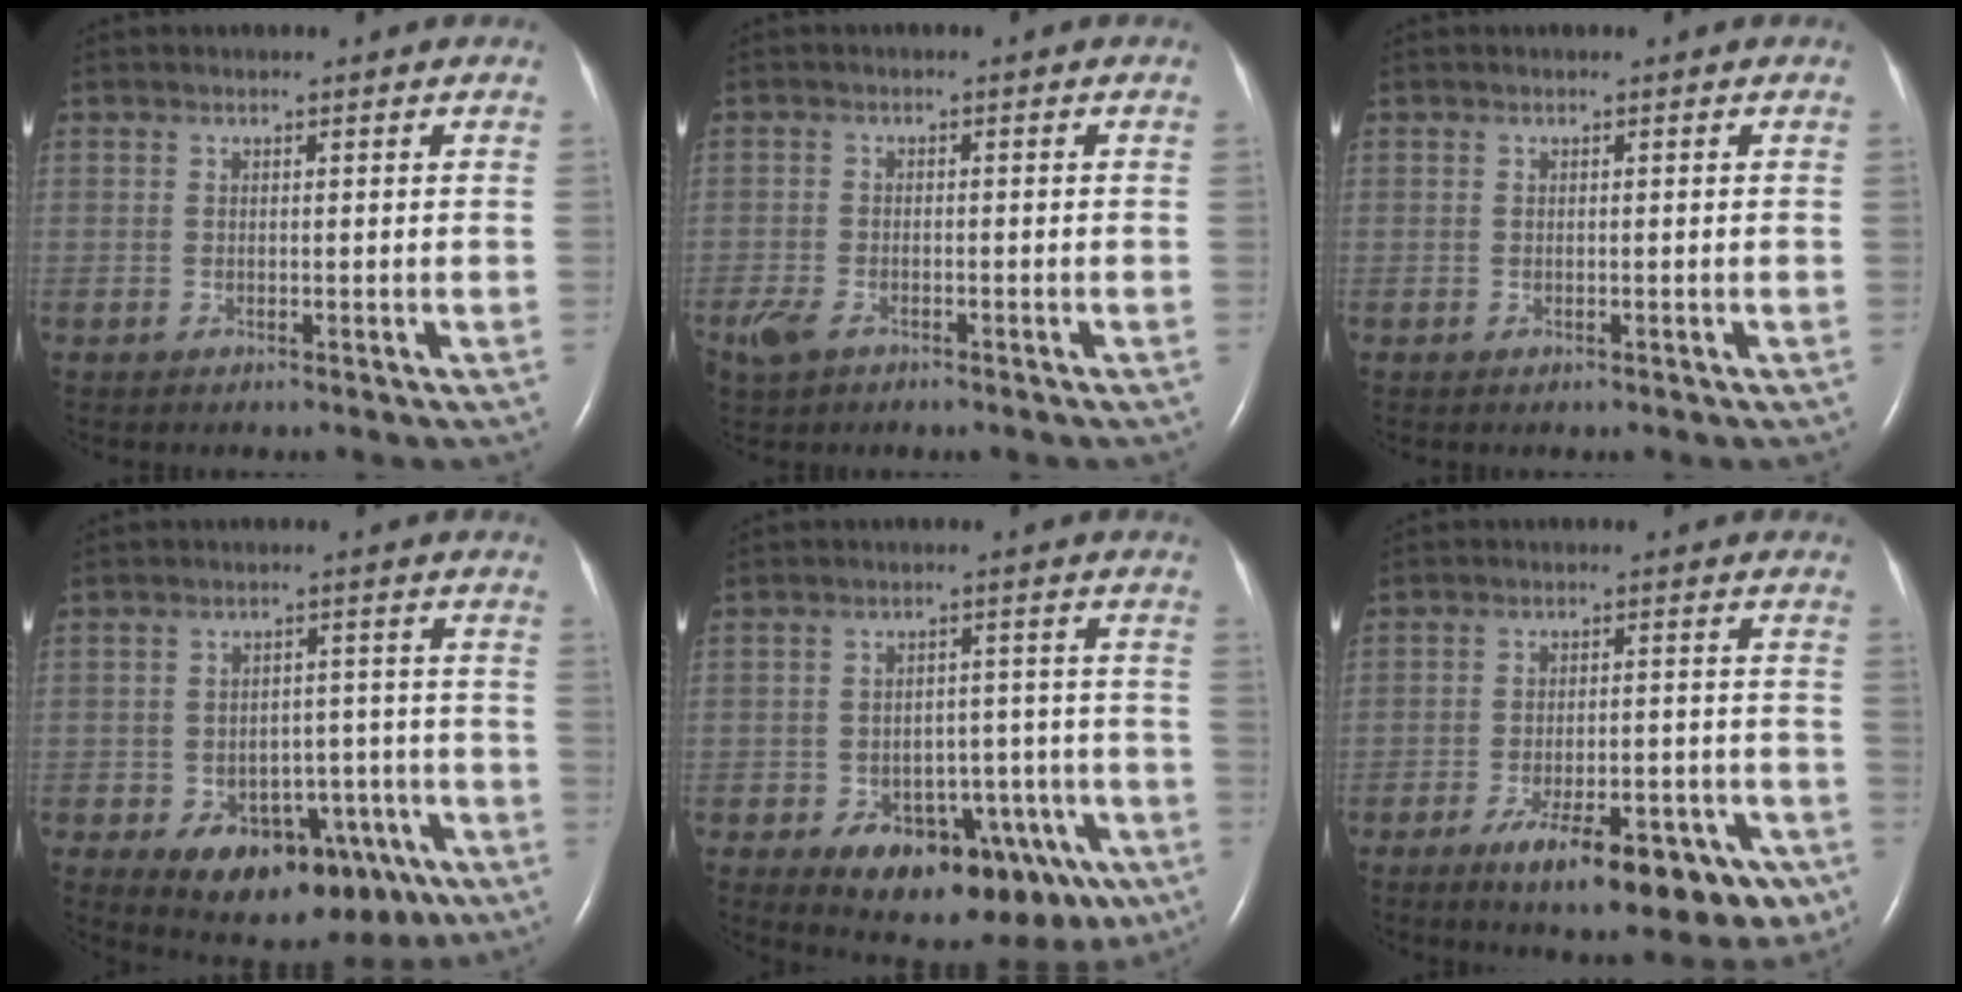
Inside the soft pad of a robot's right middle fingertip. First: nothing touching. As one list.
[{"total": 3.8, "force": [-2.4, 2.1, 2.2], "torque": [-0.051, -0.005, -0.039]}, {"total": 0.0}, {"total": 14.7, "force": [-8.3, 8.2, 8.9], "torque": [-0.111, 0.029, -0.106]}, {"total": 17.0, "force": [-9.6, 8.5, 11.1], "torque": [-0.106, 0.037, -0.123]}, {"total": 15.1, "force": [-9.6, 4.9, 10.6], "torque": [-0.098, 0.016, -0.131]}]